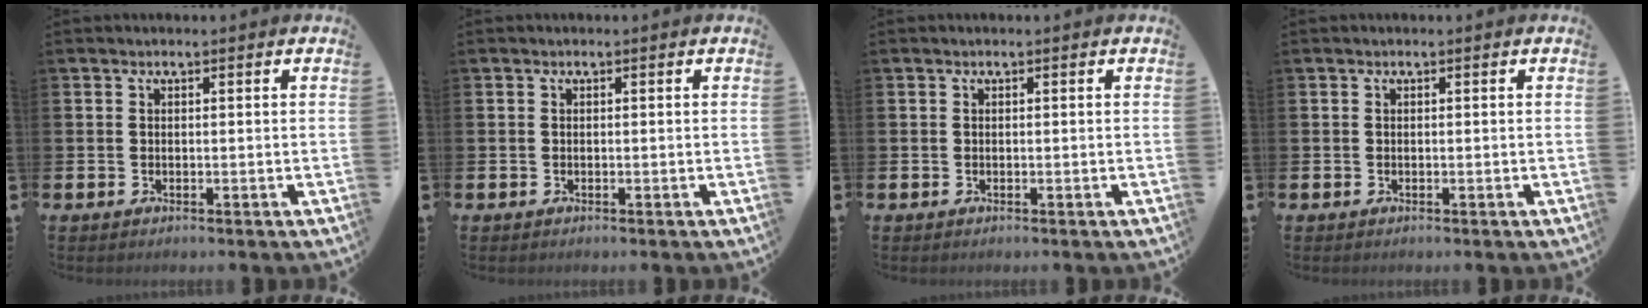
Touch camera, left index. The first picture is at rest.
{"total": 0.0}
{"total": 0.0}
{"total": 0.0}